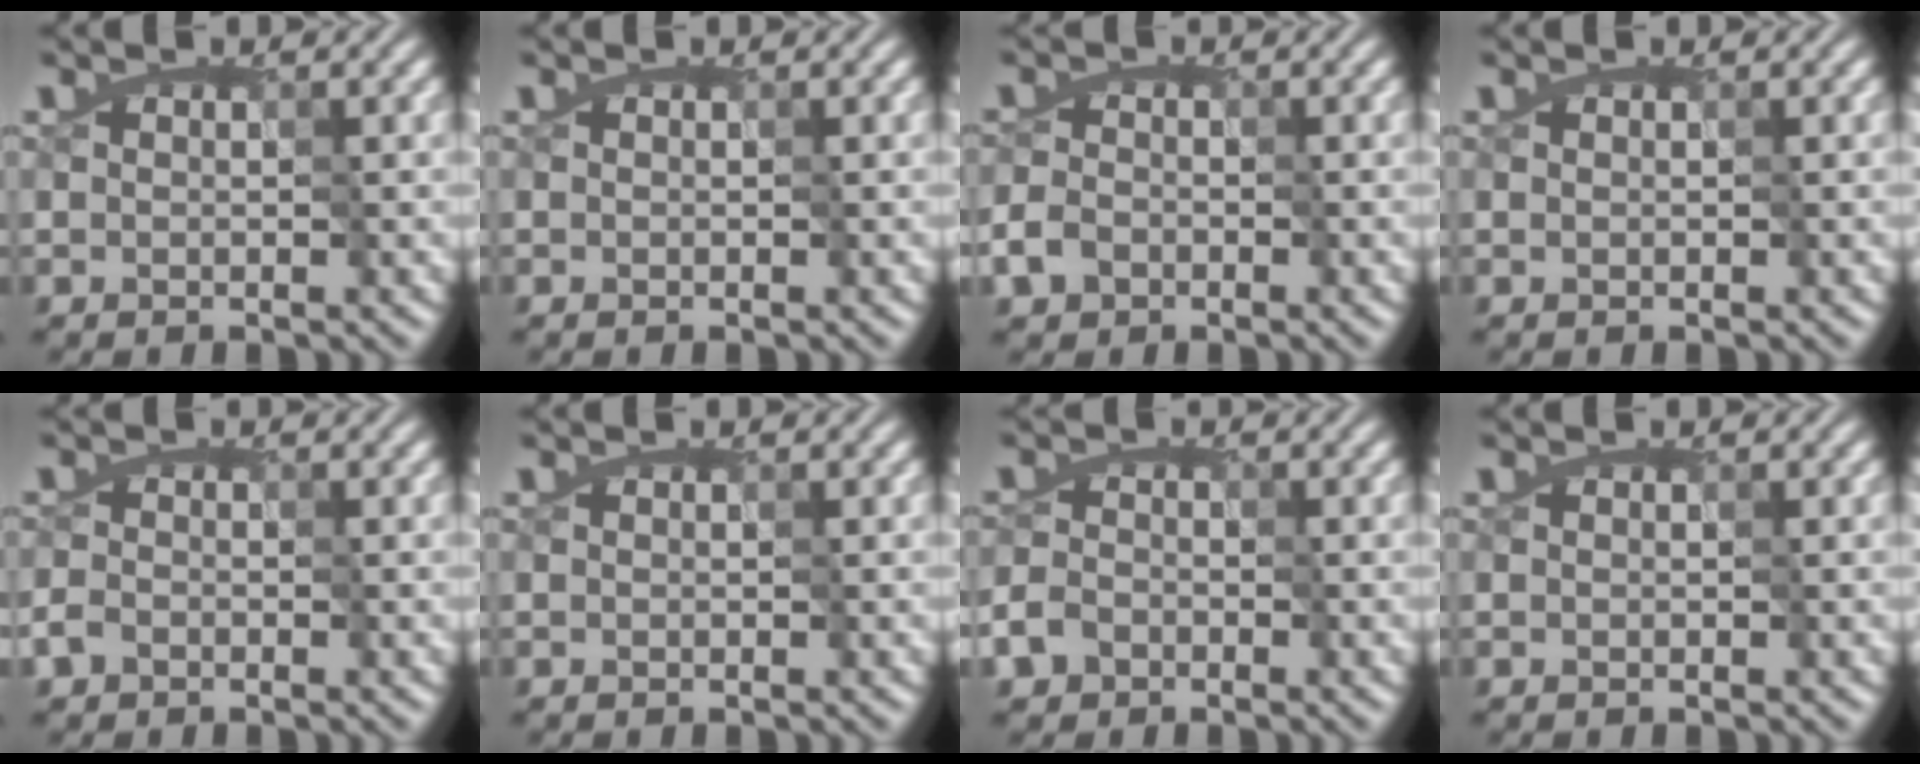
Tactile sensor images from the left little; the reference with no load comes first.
{"total": 0.0}
{"total": 3.4, "force": [-2.4, 2.1, 1.2], "torque": [-0.014, -0.002, -0.041]}
{"total": 0.0}
{"total": 2.2, "force": [-1.4, 1.4, 0.9], "torque": [-0.012, 0.006, -0.019]}
{"total": 0.0}
{"total": 4.1, "force": [-2.7, 2.8, 1.3], "torque": [-0.011, 0.006, -0.059]}
{"total": 0.0}